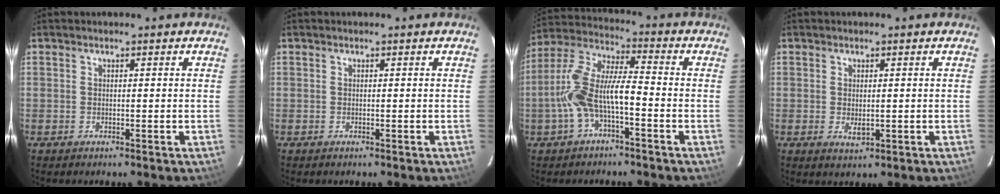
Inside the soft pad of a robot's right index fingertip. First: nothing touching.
{"total": 0.0}
{"total": 11.1, "force": [-3.7, 3.2, 10.0], "torque": [-0.216, 0.011, -0.070]}
{"total": 2.3, "force": [-0.2, 1.3, 1.9], "torque": [-0.034, -0.004, -0.001]}